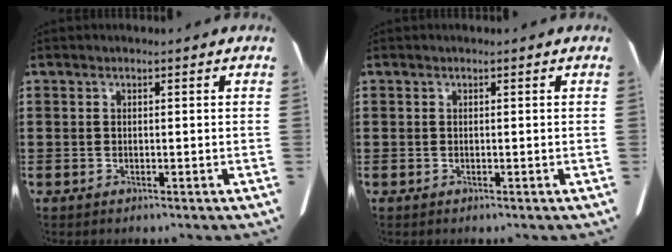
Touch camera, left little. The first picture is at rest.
{"total": 0.0}